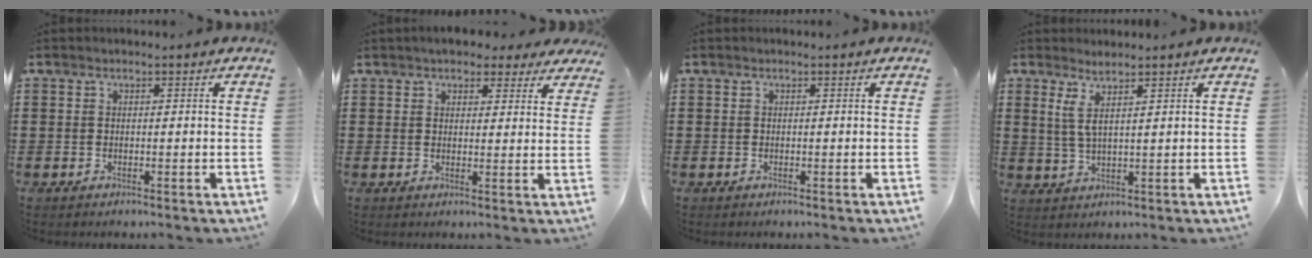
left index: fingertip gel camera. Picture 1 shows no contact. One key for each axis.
{"total": 3.9, "fx": 3.4, "fy": 1.4, "fz": 1.3, "tx": -0.030, "ty": -0.004, "tz": 0.063}
{"total": 0.0}
{"total": 3.3, "fx": 2.0, "fy": 0.2, "fz": 2.6, "tx": -0.065, "ty": -0.004, "tz": 0.033}